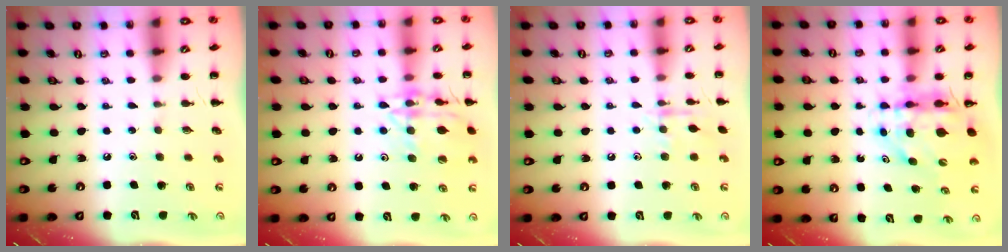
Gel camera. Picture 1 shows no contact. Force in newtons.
{"total": 15.0, "press": 14.9, "slide": 0.8}
{"total": 8.2, "press": 8.1, "slide": 1.3}
{"total": 7.4, "press": 7.0, "slide": 2.2}